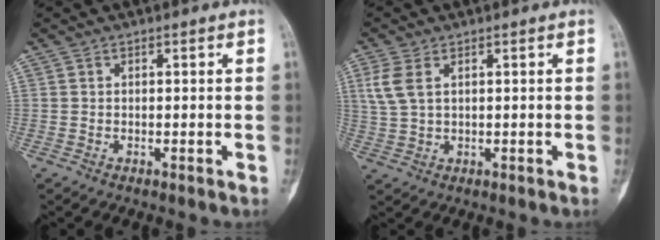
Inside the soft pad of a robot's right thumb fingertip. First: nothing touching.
{"total": 4.8, "force": [1.7, 2.6, 3.7], "torque": [-0.093, 0.005, 0.038]}